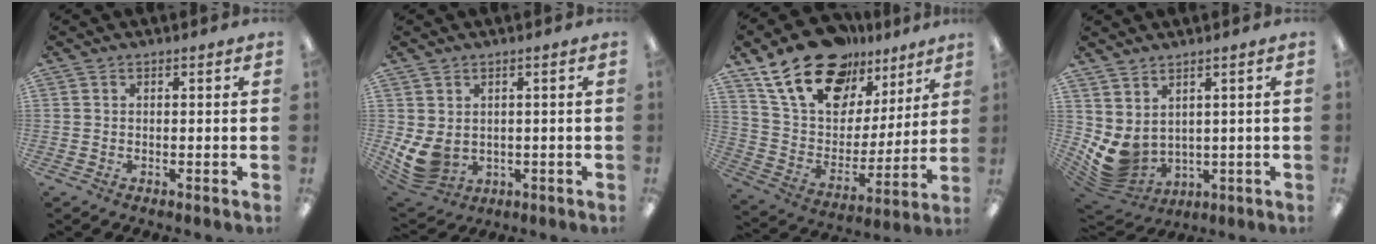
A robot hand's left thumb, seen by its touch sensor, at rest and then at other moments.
{"total": 7.3, "force": [0.6, 5.6, 4.7], "torque": [-0.114, -0.013, 0.014]}
{"total": 21.0, "force": [15.1, 11.4, 9.2], "torque": [-0.173, -0.087, 0.274]}
{"total": 7.0, "force": [1.7, 5.2, 4.3], "torque": [-0.123, -0.031, 0.039]}